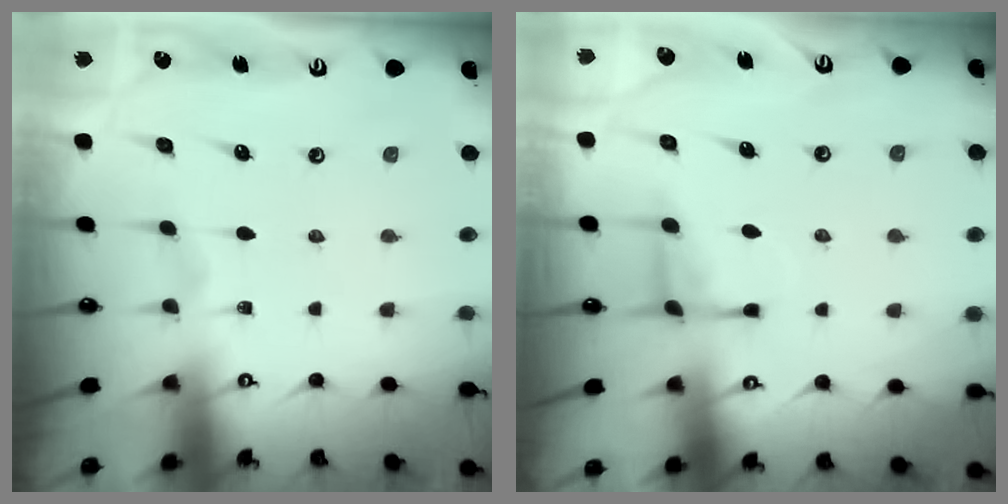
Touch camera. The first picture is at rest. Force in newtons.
{"total": 6.5, "press": 6.4, "slide": 0.9}